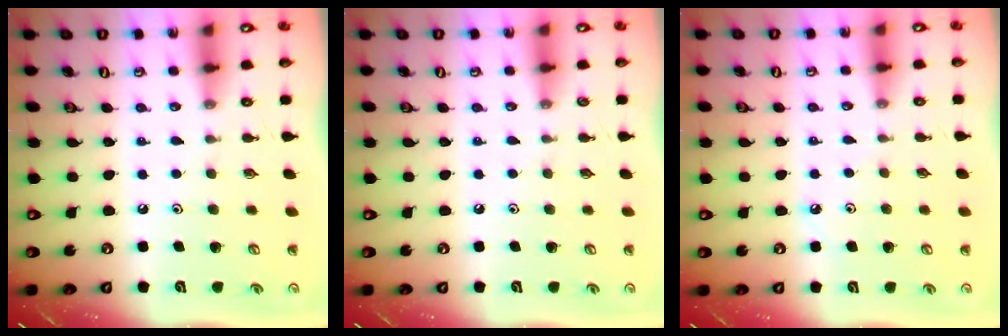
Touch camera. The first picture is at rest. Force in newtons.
{"total": 2.8, "press": 2.8, "slide": 0.4}
{"total": 3.7, "press": 3.6, "slide": 0.5}